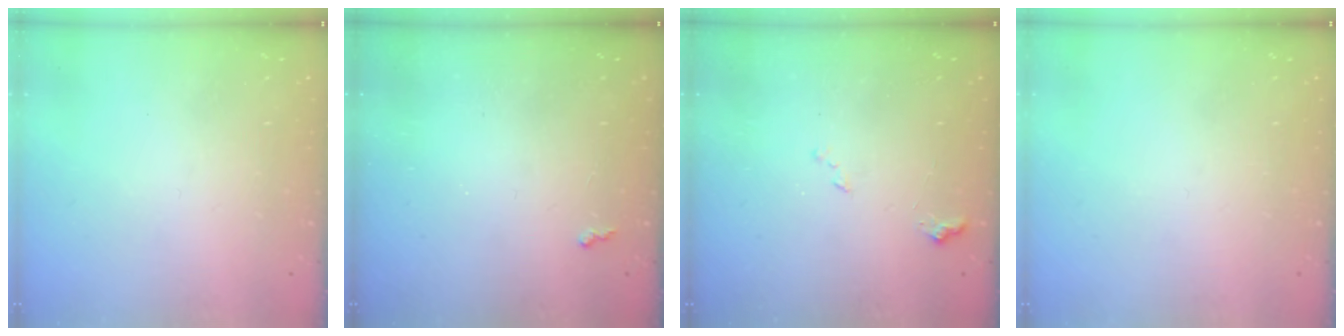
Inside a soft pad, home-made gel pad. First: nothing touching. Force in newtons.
{"total": 1.9, "press": 1.9, "slide": 0.5}
{"total": 8.3, "press": 8.2, "slide": 1.0}
{"total": 0.0}